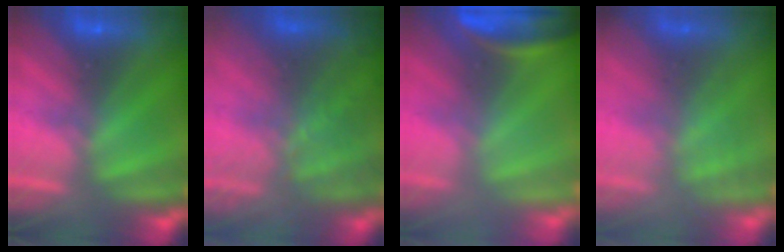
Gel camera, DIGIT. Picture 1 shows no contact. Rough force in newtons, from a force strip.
{"total": 7.1}
{"total": 3.9}
{"total": 2.8}